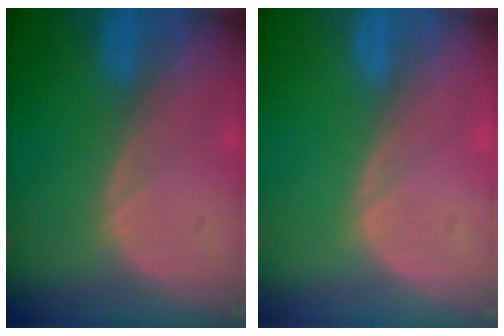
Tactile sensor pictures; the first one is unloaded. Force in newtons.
{"total": 0.0}